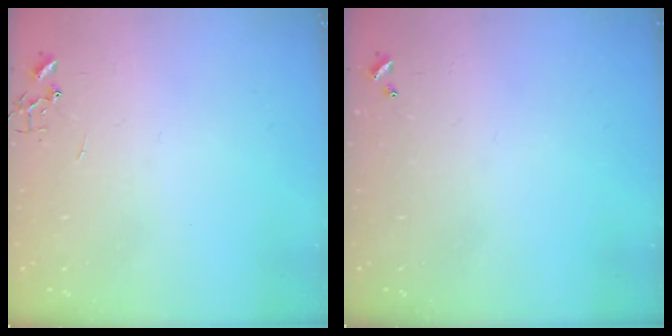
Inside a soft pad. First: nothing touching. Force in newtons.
{"total": 0.0}